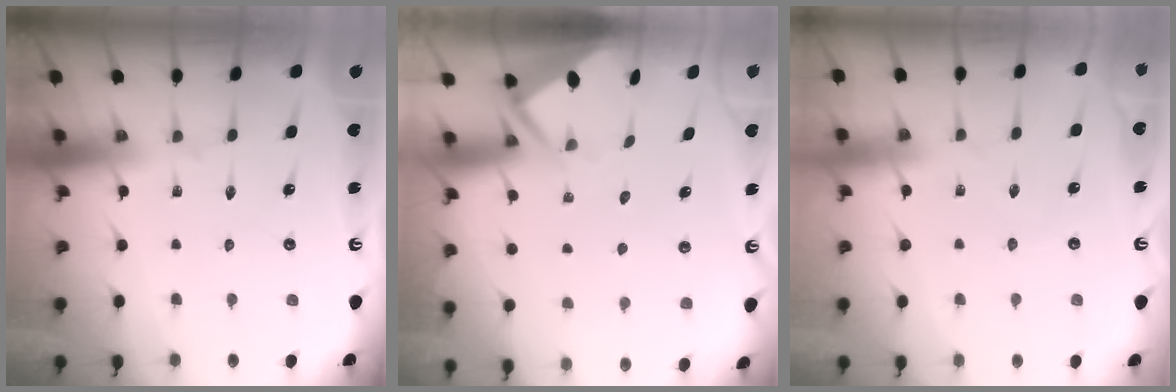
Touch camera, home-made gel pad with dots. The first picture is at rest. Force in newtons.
{"total": 3.4, "press": 3.4, "slide": 0.3}
{"total": 1.1, "press": 1.1, "slide": 0.2}